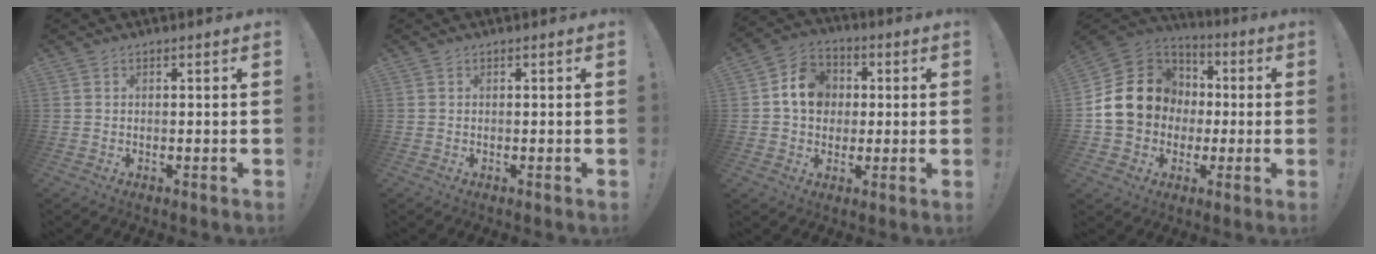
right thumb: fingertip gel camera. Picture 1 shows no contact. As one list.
[{"total": 0.0}, {"total": 11.2, "force": [1.7, 9.6, 5.5], "torque": [-0.086, 0.011, 0.041]}, {"total": 18.8, "force": [1.9, 16.1, 9.5], "torque": [-0.163, 0.015, 0.063]}]